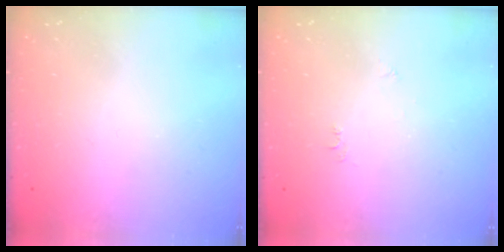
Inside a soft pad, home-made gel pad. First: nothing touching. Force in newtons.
{"total": 4.0, "press": 4.0, "slide": 0.6}